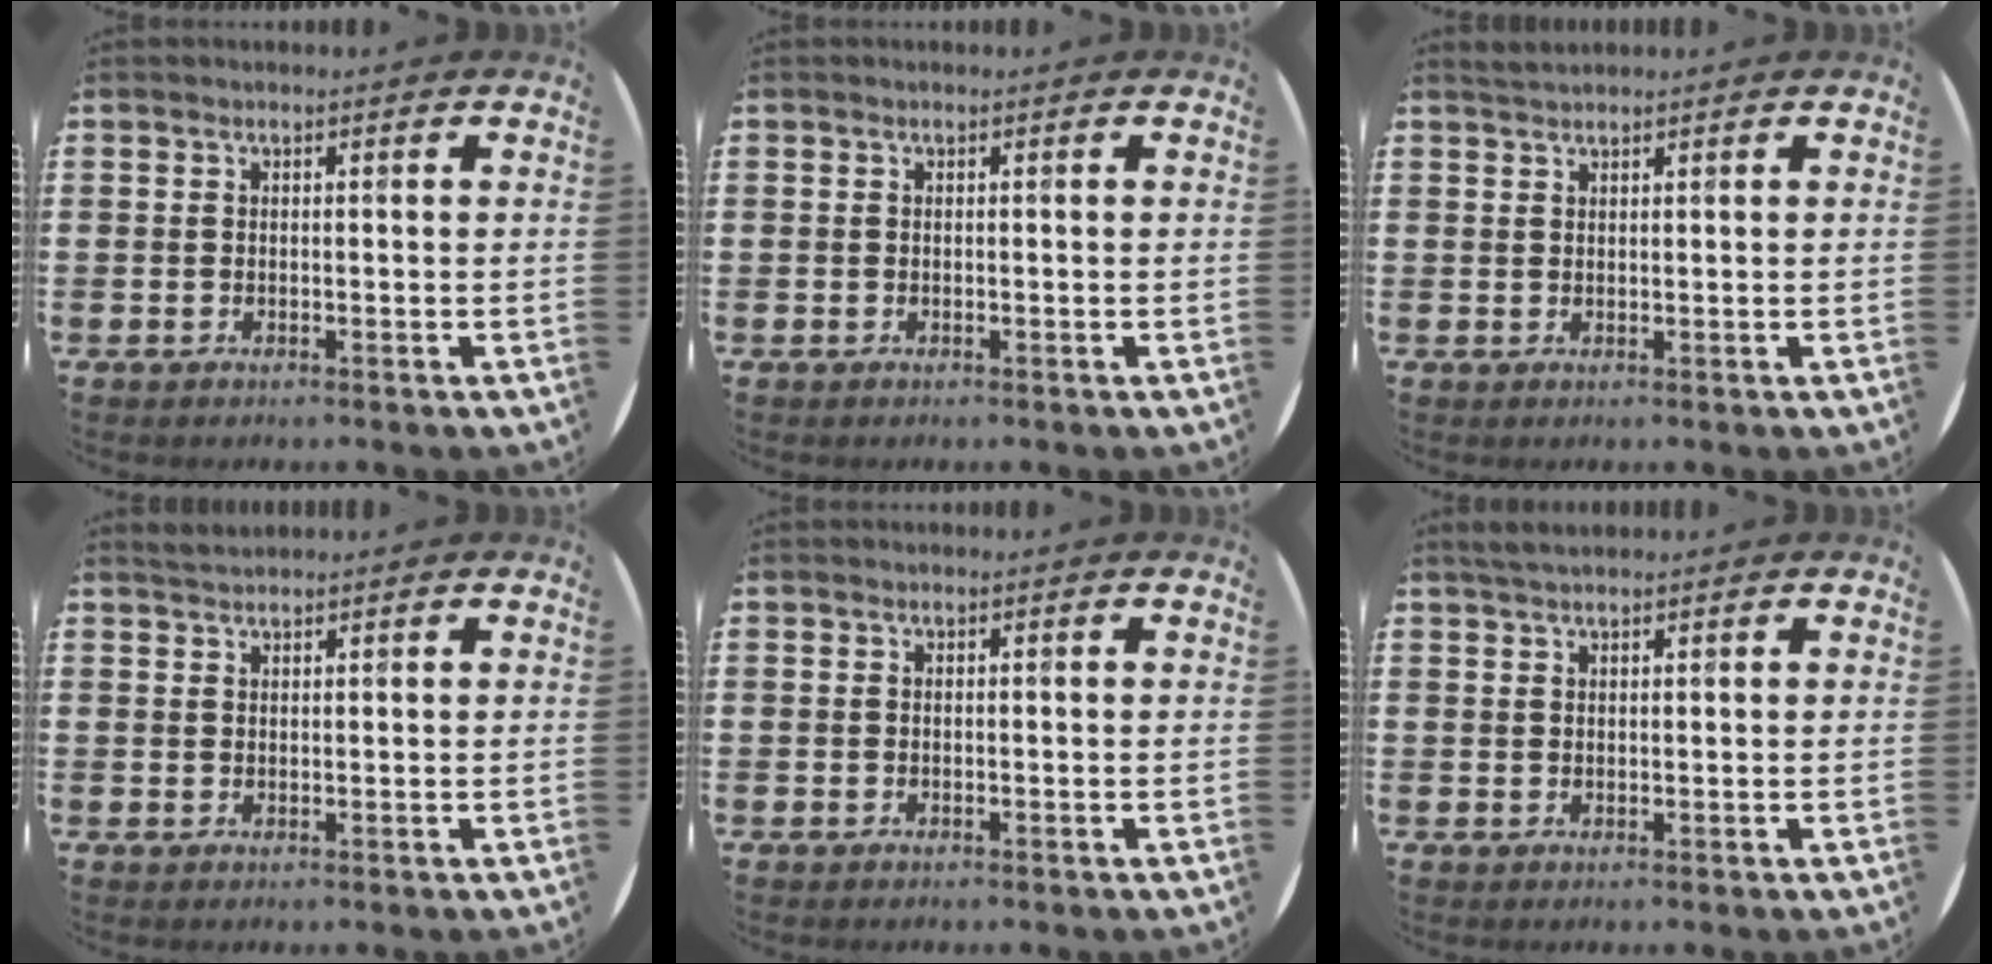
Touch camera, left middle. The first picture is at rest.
{"total": 0.0}
{"total": 1.2, "force": [1.2, 0.0, 0.2], "torque": [-0.004, 0.002, 0.023]}
{"total": 1.4, "force": [1.4, 0.1, 0.2], "torque": [-0.005, 0.003, 0.026]}
{"total": 0.0}
{"total": 1.7, "force": [1.5, 0.2, 0.7], "torque": [-0.015, 0.004, 0.027]}